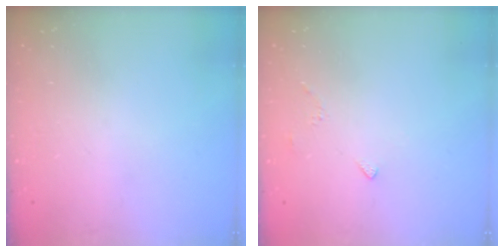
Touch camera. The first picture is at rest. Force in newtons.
{"total": 3.0, "press": 2.9, "slide": 0.7}